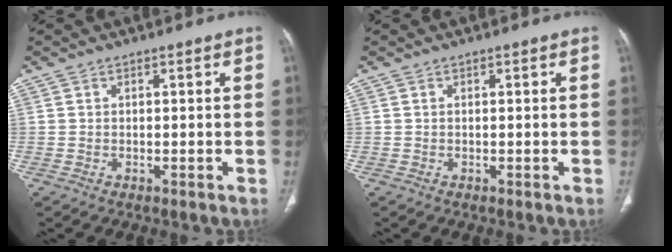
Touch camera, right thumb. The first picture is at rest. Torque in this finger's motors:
{"motor_torque": [-0.12, -0.22, -0.37, 0.36, -0.05]}